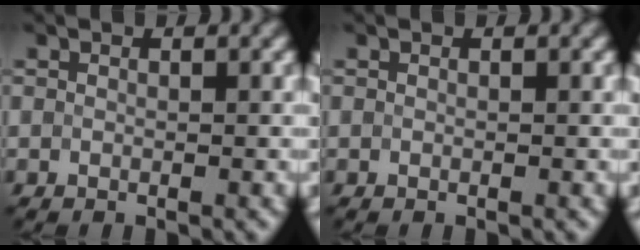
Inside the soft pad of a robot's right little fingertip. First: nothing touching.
{"total": 0.0}